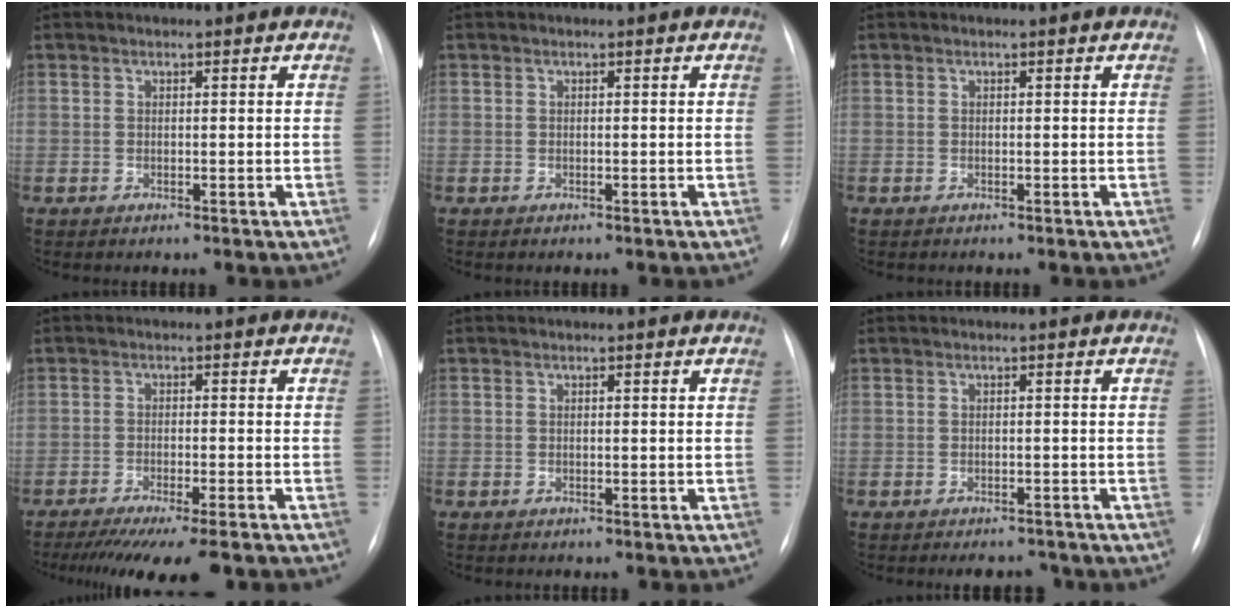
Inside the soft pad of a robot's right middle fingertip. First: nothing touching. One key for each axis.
{"total": 0.0}
{"total": 0.0}
{"total": 12.7, "fx": -10.6, "fy": 1.0, "fz": 6.9, "tx": -0.093, "ty": -0.029, "tz": -0.155}
{"total": 0.0}
{"total": 3.4, "fx": -3.1, "fy": 1.2, "fz": 0.8, "tx": -0.004, "ty": -0.002, "tz": -0.038}